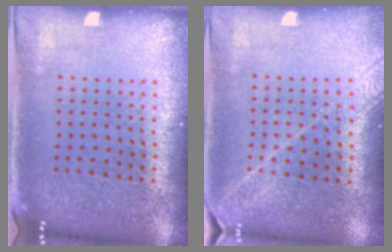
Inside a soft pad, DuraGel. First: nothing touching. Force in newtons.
{"total": 1.6, "press": 1.5, "slide": 0.7}